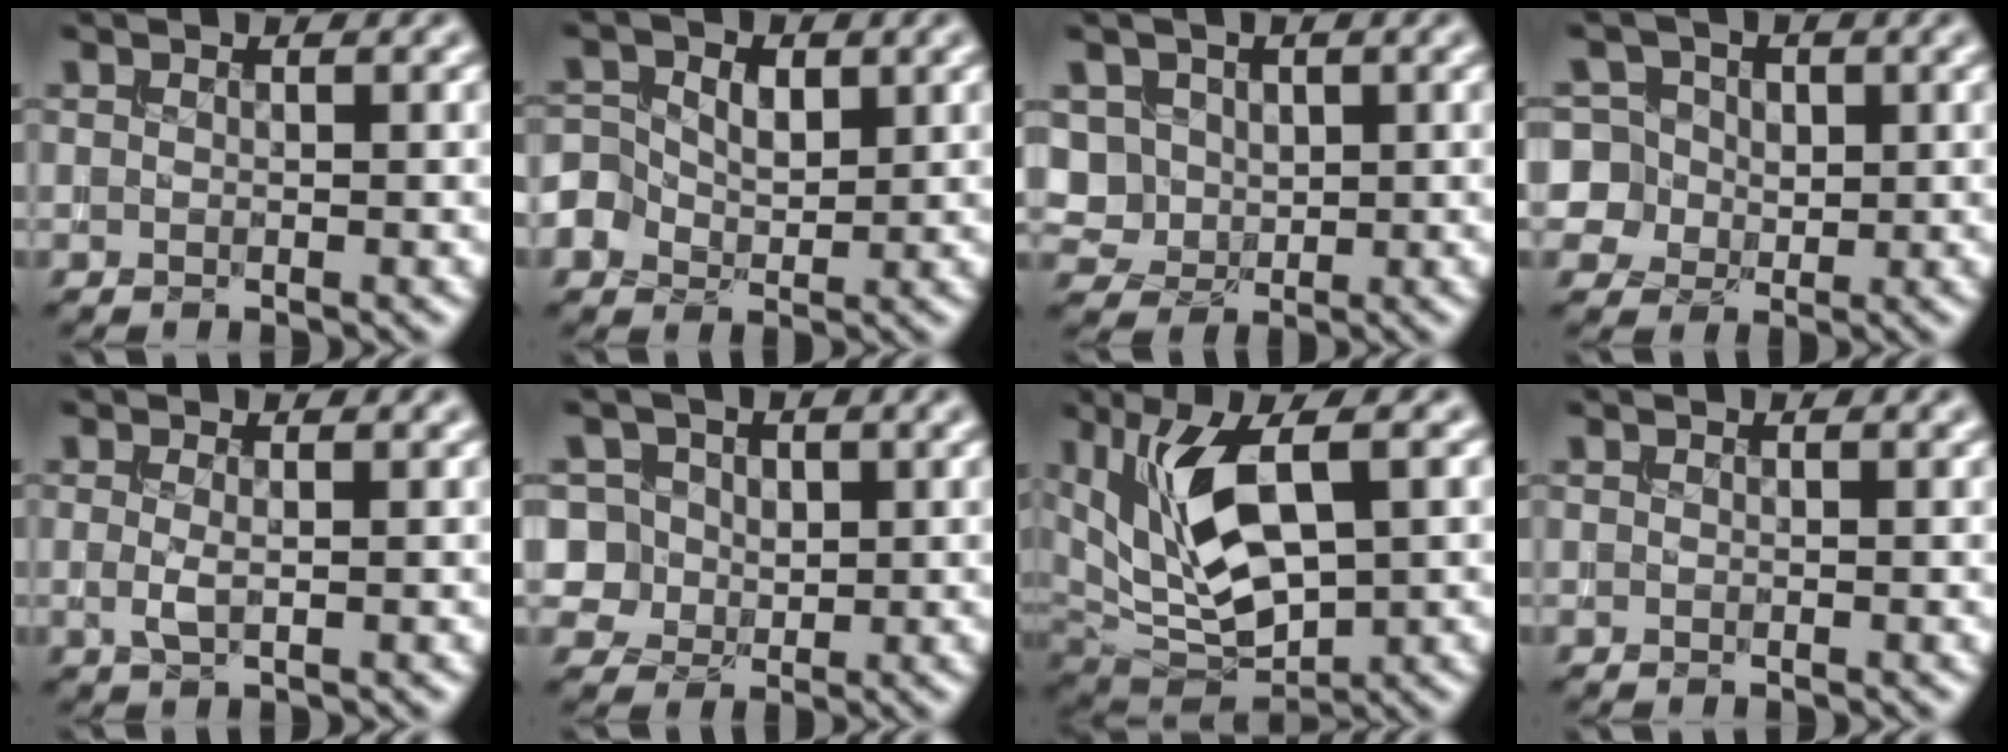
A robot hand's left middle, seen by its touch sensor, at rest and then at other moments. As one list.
[{"total": 4.5, "force": [0.3, 3.5, 2.7], "torque": [-0.051, 0.014, 0.000]}, {"total": 4.5, "force": [1.2, 3.9, 2.0], "torque": [-0.053, 0.013, 0.022]}, {"total": 7.8, "force": [2.6, 6.8, 2.9], "torque": [-0.065, 0.038, 0.026]}, {"total": 1.2, "force": [-0.1, 0.1, 1.2], "torque": [-0.026, 0.000, -0.002]}, {"total": 6.9, "force": [2.6, 5.6, 3.0], "torque": [-0.054, 0.020, 0.024]}, {"total": 8.4, "force": [2.2, 3.4, 7.3], "torque": [-0.152, -0.004, 0.043]}, {"total": 0.0}]